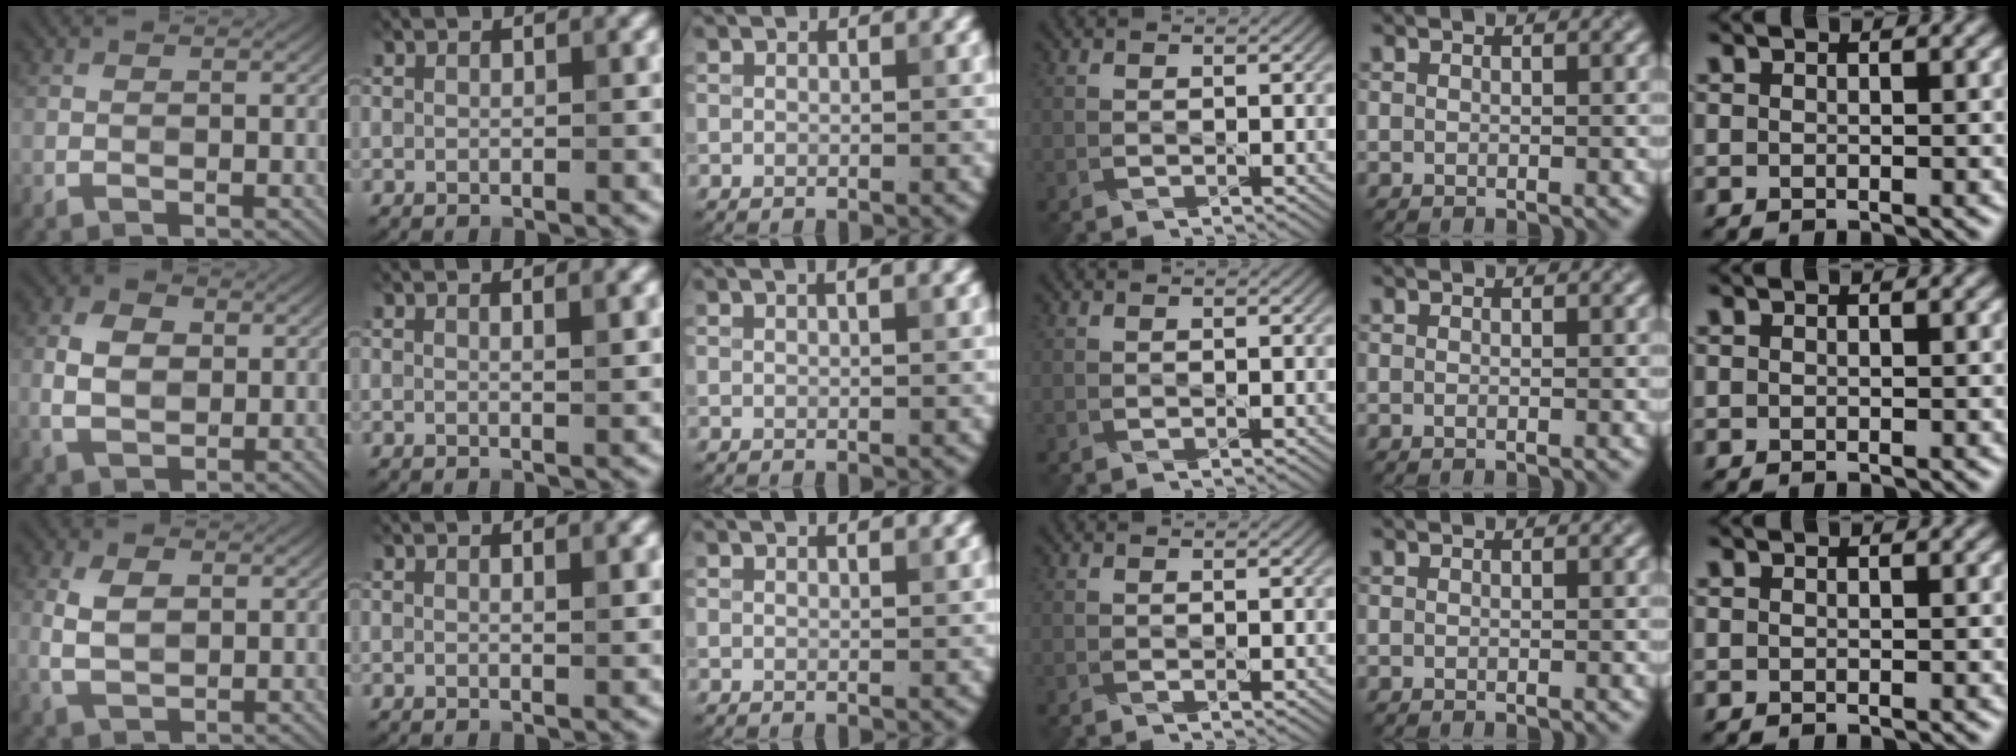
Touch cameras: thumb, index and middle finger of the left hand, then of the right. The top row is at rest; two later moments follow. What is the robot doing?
{"motion": "disassemble", "object": "velcro strap"}